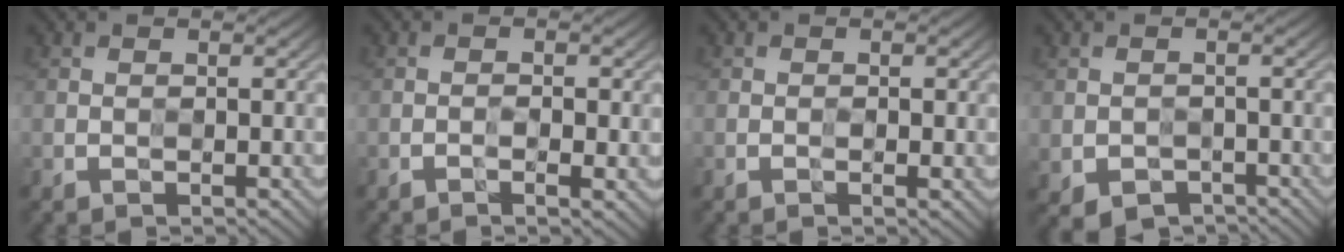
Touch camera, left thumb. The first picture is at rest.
{"total": 1.3, "force": [-0.6, 0.1, 1.2], "torque": [-0.022, -0.003, -0.011]}
{"total": 1.2, "force": [-0.1, 0.6, 1.0], "torque": [-0.015, -0.004, -0.002]}
{"total": 2.8, "force": [-1.9, 1.7, 1.2], "torque": [-0.025, -0.012, -0.028]}